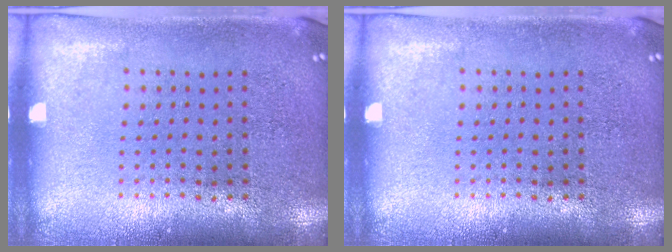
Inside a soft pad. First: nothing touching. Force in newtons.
{"total": 0.0}